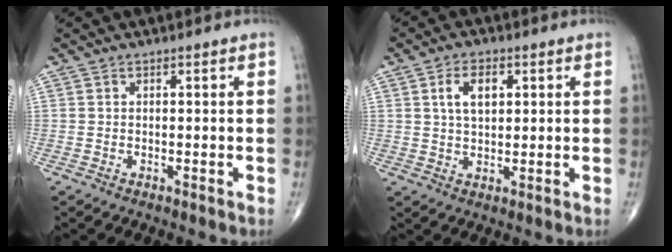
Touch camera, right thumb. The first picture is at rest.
{"total": 5.7, "force": [1.7, 3.2, 4.3], "torque": [-0.065, -0.003, 0.029]}